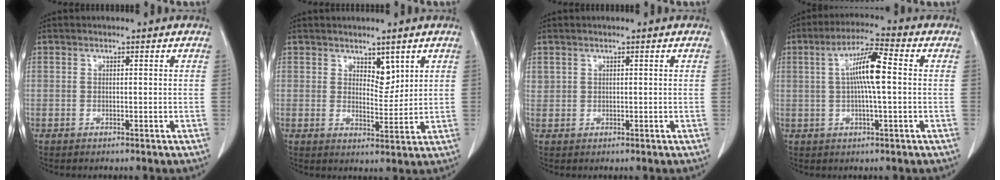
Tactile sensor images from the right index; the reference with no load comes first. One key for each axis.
{"total": 3.7, "fx": 2.2, "fy": 1.8, "fz": 2.2, "tx": -0.029, "ty": -0.008, "tz": 0.040}
{"total": 1.1, "fx": 0.6, "fy": 0.9, "fz": 0.1, "tx": 0.010, "ty": 0.007, "tz": 0.010}
{"total": 8.0, "fx": 0.7, "fy": 0.7, "fz": 8.0, "tx": -0.151, "ty": 0.013, "tz": 0.006}